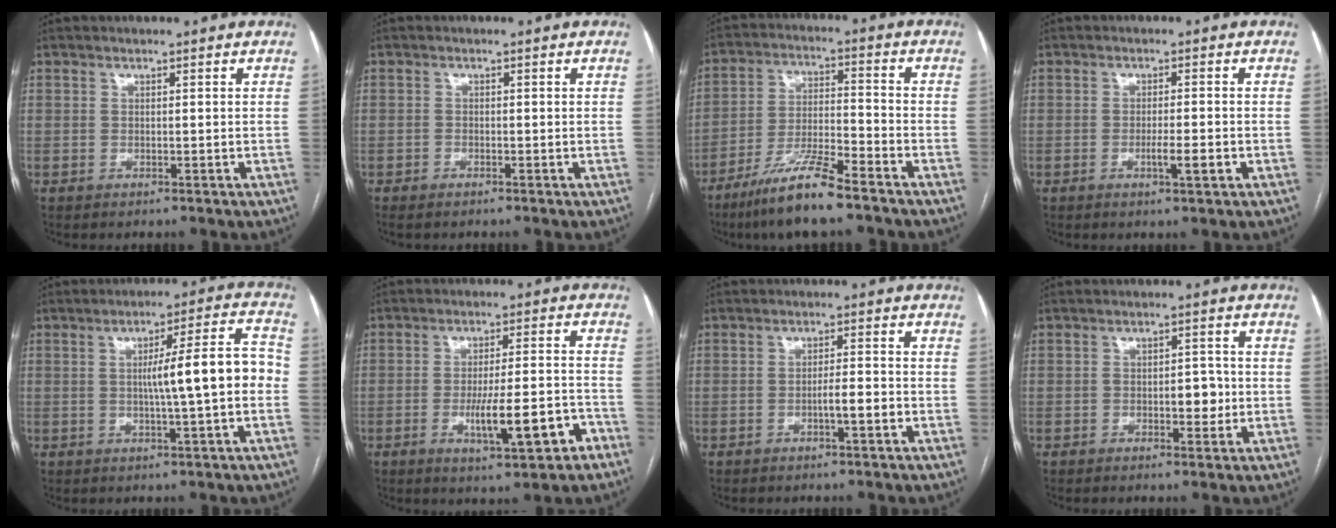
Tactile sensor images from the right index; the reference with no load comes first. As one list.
[{"total": 1.1, "force": [-0.9, 0.4, 0.5], "torque": [-0.012, -0.001, -0.011]}, {"total": 11.1, "force": [-8.2, 0.8, 7.5], "torque": [-0.144, -0.023, -0.151]}, {"total": 3.4, "force": [-1.2, 0.2, 3.2], "torque": [-0.052, -0.003, -0.018]}, {"total": 10.4, "force": [-0.6, 0.3, 10.4], "torque": [-0.149, 0.024, -0.011]}, {"total": 10.3, "force": [-4.4, 1.7, 9.2], "torque": [-0.142, 0.003, -0.059]}, {"total": 3.3, "force": [-1.3, 0.3, 3.0], "torque": [-0.046, 0.002, -0.021]}, {"total": 3.9, "force": [-0.8, 1.8, 3.4], "torque": [-0.042, 0.007, -0.007]}]